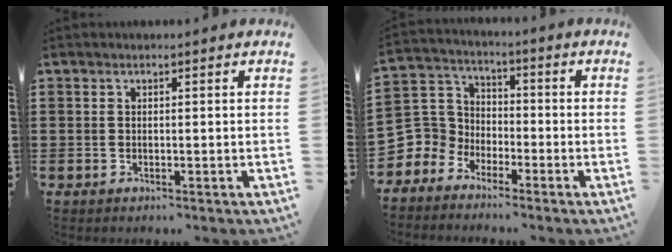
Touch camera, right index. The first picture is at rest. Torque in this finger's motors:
{"motor_torque": [0.42, 1.72, 0.05, 0.00]}